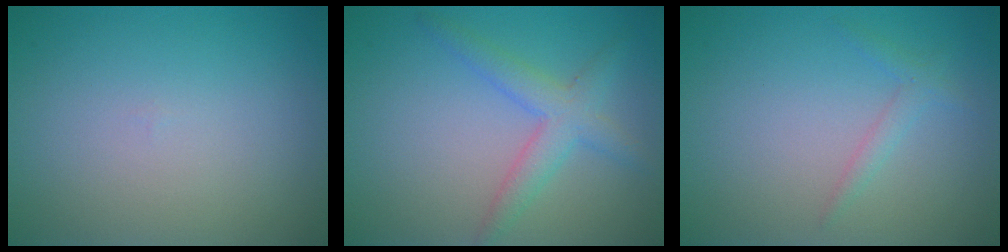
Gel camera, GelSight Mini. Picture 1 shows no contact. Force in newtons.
{"total": 3.2, "press": 3.2, "slide": 0.1}
{"total": 1.2, "press": 1.2, "slide": 0.1}